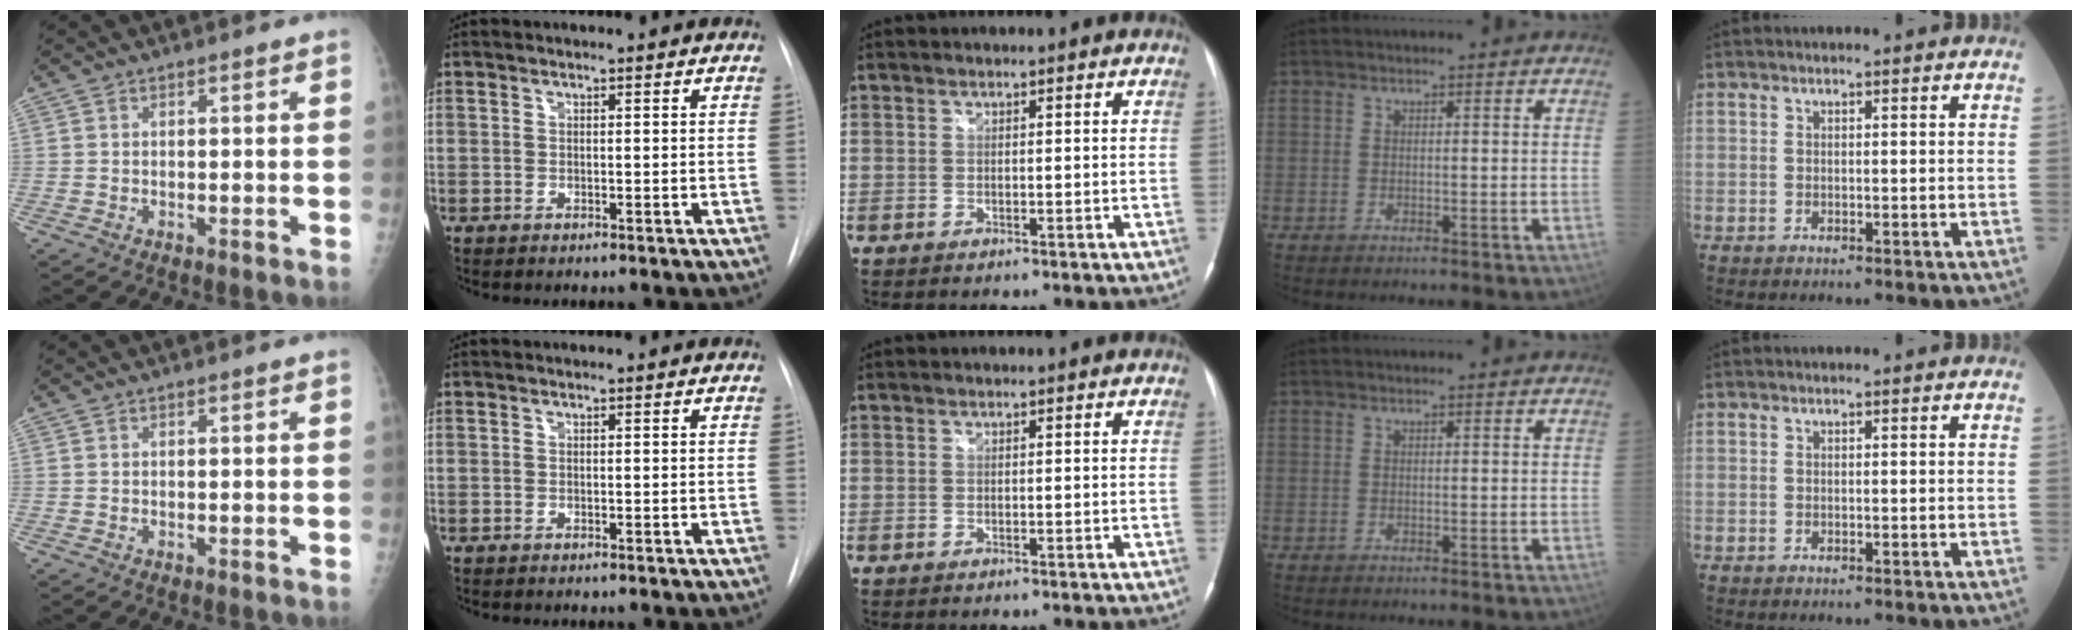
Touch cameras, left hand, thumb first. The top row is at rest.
{}